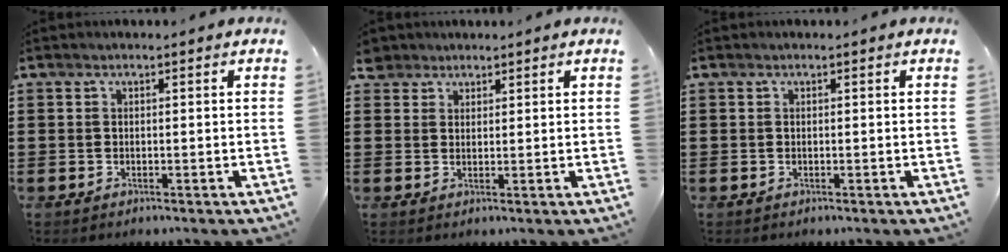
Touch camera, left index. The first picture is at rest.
{"total": 2.7, "force": [2.1, 1.6, 0.1], "torque": [-0.014, 0.011, 0.042]}
{"total": 0.0}